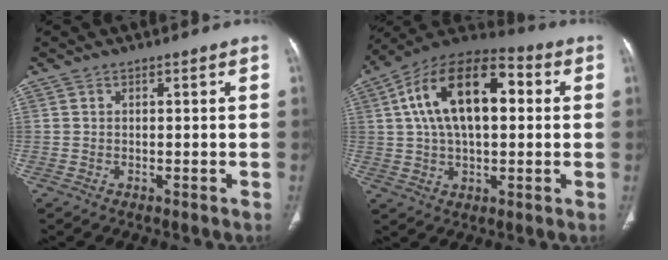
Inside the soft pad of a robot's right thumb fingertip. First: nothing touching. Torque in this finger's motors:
{"motor_torque": [0.73, 4.28, 1.88, 0.20, 0.56]}